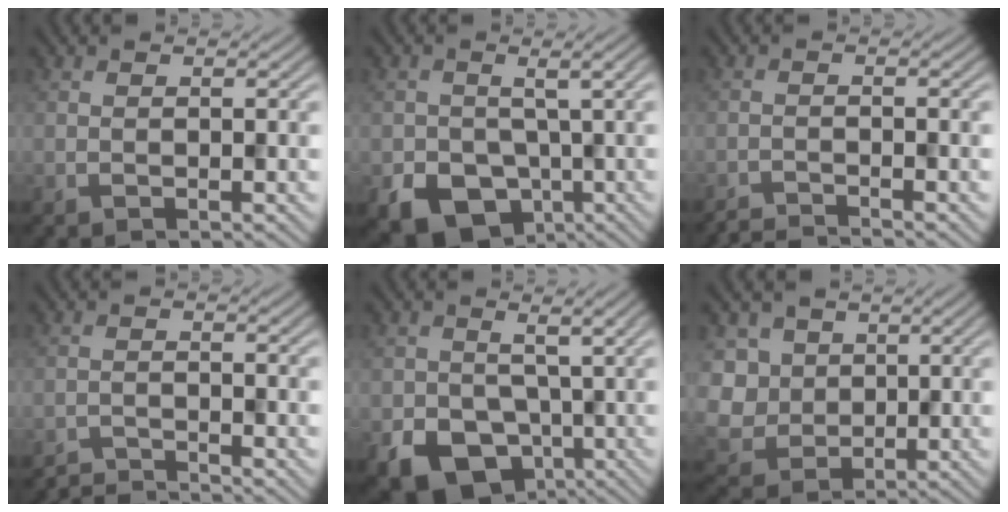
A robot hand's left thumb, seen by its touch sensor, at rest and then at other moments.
{"total": 10.1, "force": [-3.7, 6.8, 6.5], "torque": [-0.103, -0.036, -0.042]}
{"total": 2.6, "force": [-2.4, 0.0, 0.8], "torque": [-0.012, -0.002, -0.051]}
{"total": 2.7, "force": [-2.6, 0.1, 0.5], "torque": [-0.002, -0.002, -0.056]}
{"total": 11.3, "force": [-3.7, 7.6, 7.4], "torque": [-0.117, -0.034, -0.042]}
{"total": 6.7, "force": [1.5, 5.8, 3.0], "torque": [-0.113, -0.003, 0.018]}